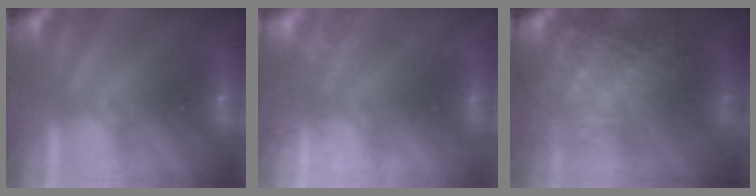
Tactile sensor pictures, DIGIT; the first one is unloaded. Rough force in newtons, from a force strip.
{"total": 8.9}
{"total": 7.4}